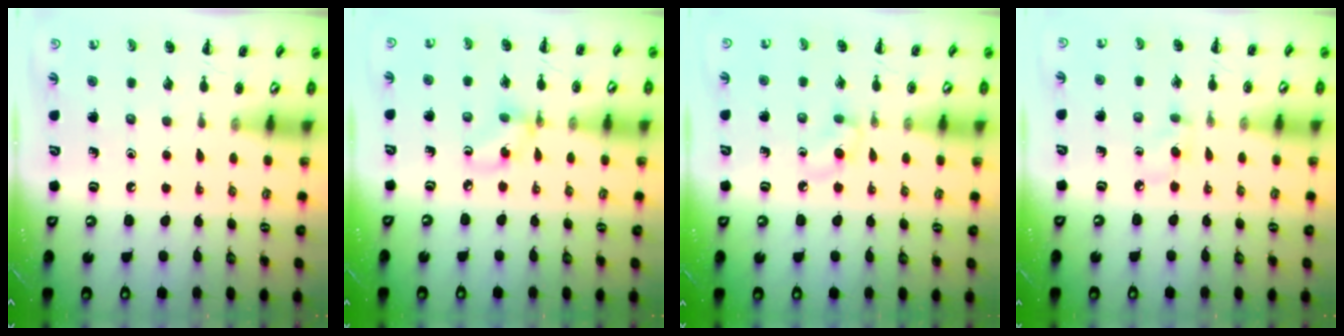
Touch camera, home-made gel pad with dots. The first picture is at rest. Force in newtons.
{"total": 4.1, "press": 4.1, "slide": 0.5}
{"total": 2.9, "press": 2.7, "slide": 1.2}
{"total": 3.3, "press": 3.0, "slide": 1.4}